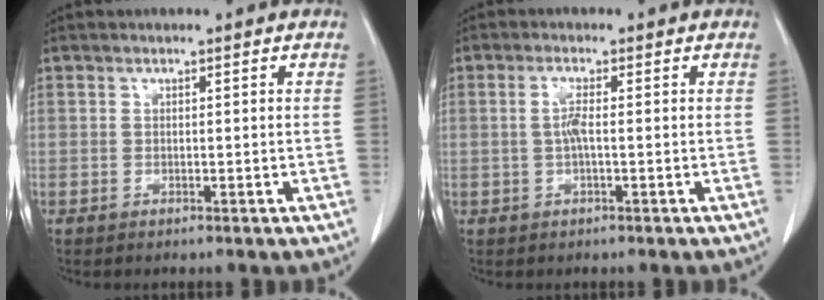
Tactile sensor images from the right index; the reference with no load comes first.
{"total": 2.4, "force": [-0.1, 0.2, 2.4], "torque": [-0.052, 0.002, -0.001]}